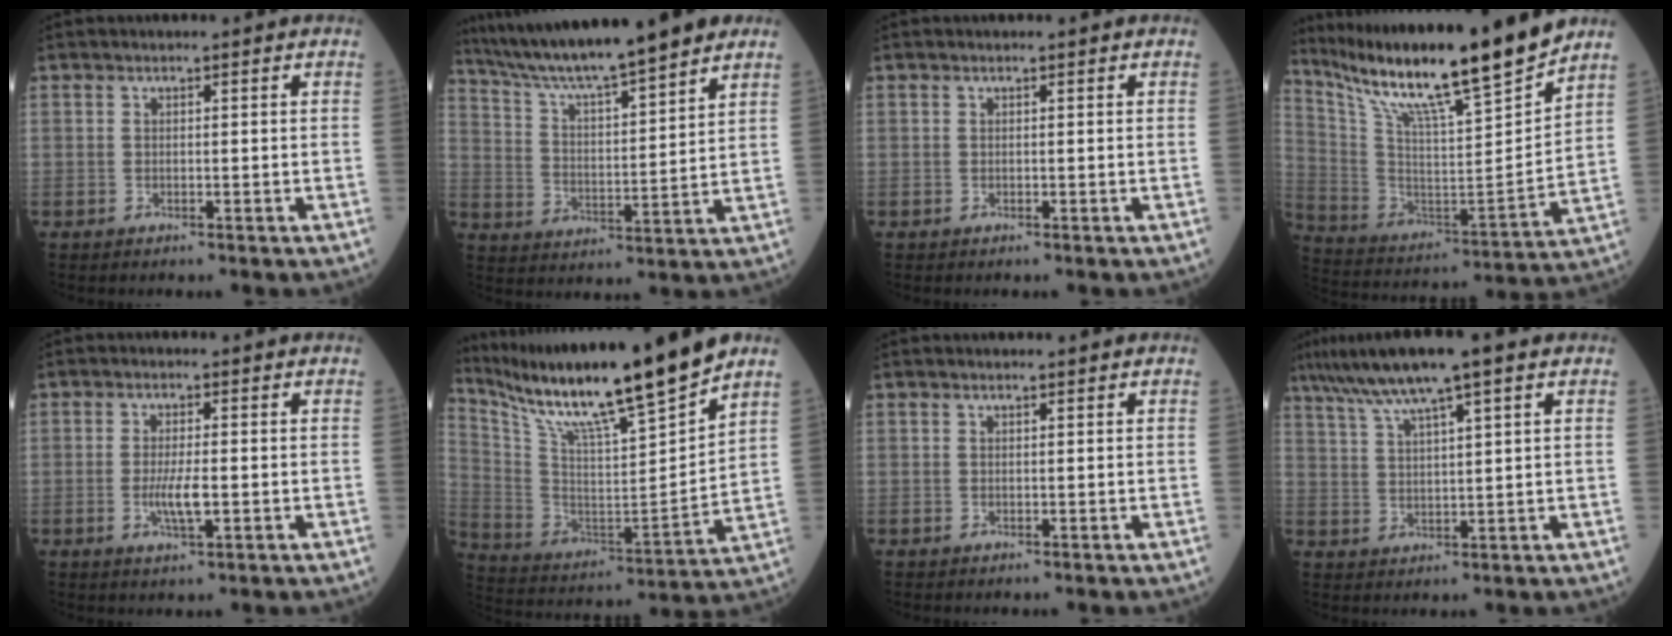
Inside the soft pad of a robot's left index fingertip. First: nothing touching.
{"total": 17.4, "force": [14.8, 0.1, 9.2], "torque": [-0.155, 0.012, 0.243]}
{"total": 0.0}
{"total": 22.0, "force": [18.1, 0.0, 12.6], "torque": [-0.228, -0.016, 0.310]}
{"total": 3.9, "force": [-0.8, 0.7, 3.8], "torque": [-0.080, -0.006, -0.013]}
{"total": 21.0, "force": [17.4, -0.2, 11.8], "torque": [-0.220, -0.011, 0.305]}
{"total": 0.0}
{"total": 10.1, "force": [6.8, 0.3, 7.5], "torque": [-0.135, 0.028, 0.117]}